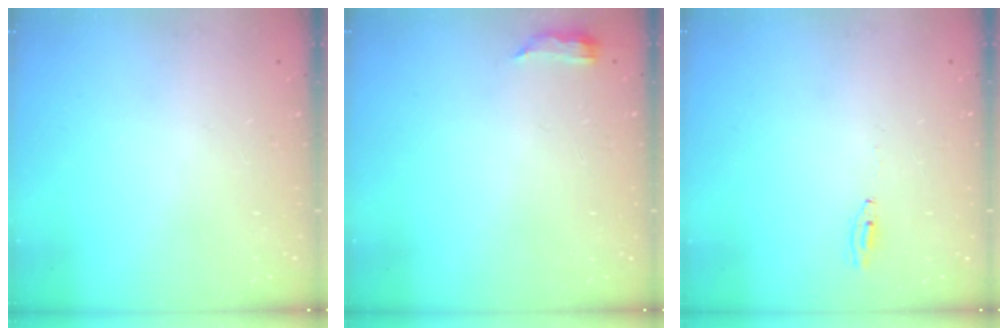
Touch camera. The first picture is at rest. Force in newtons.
{"total": 5.1, "press": 4.8, "slide": 1.7}
{"total": 2.0, "press": 2.0, "slide": 0.2}